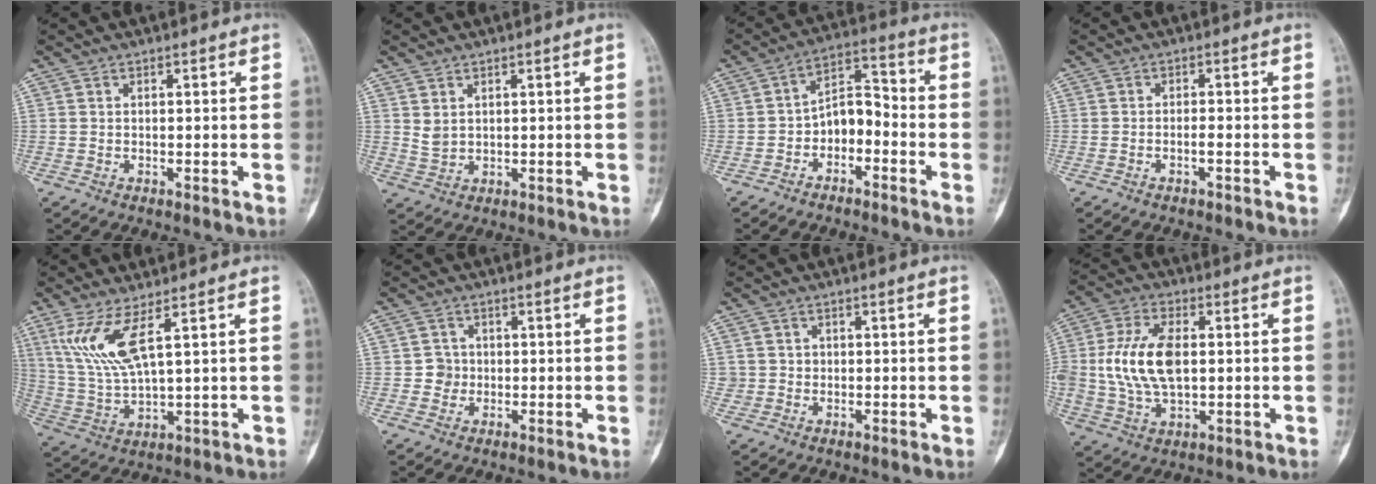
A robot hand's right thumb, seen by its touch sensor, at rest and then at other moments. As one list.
[{"total": 2.5, "force": [1.1, 1.7, 1.5], "torque": [-0.025, -0.009, 0.031]}, {"total": 7.5, "force": [-2.9, 4.8, 4.9], "torque": [-0.056, 0.047, -0.062]}, {"total": 1.4, "force": [-0.8, 0.3, 1.1], "torque": [-0.021, 0.010, -0.015]}, {"total": 9.7, "force": [4.6, 2.0, 8.4], "torque": [-0.200, -0.028, 0.106]}, {"total": 2.6, "force": [-0.2, 2.5, 0.3], "torque": [0.016, 0.008, -0.008]}, {"total": 1.9, "force": [0.1, 1.8, 0.0], "torque": [0.014, 0.007, 0.002]}, {"total": 13.5, "force": [0.9, 7.5, 11.2], "torque": [-0.226, 0.005, 0.019]}]